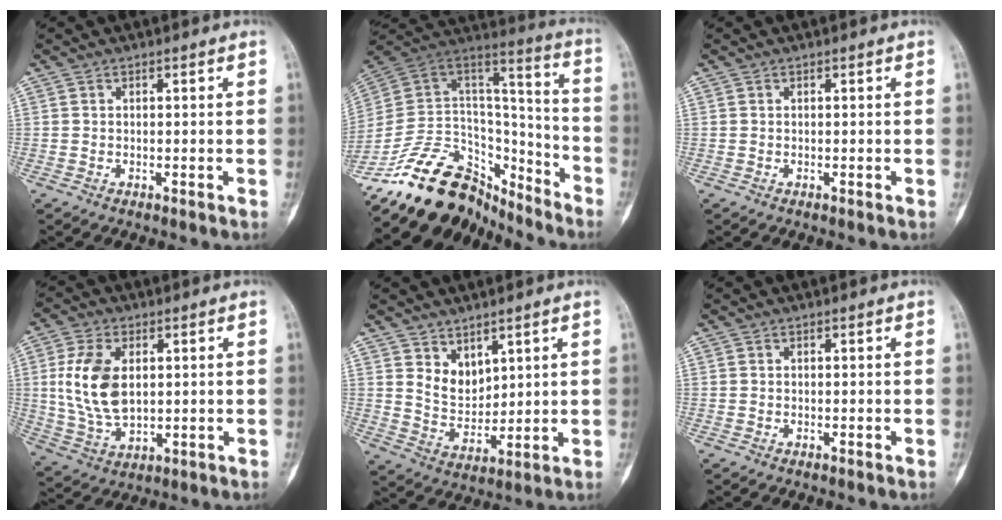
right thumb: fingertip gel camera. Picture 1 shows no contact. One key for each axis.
{"total": 24.5, "fx": -19.1, "fy": 12.3, "fz": 9.2, "tx": -0.153, "ty": 0.099, "tz": -0.329}
{"total": 0.0}
{"total": 12.5, "fx": 1.9, "fy": 7.6, "fz": 9.8, "tx": -0.187, "ty": -0.009, "tz": 0.043}
{"total": 6.3, "fx": 3.8, "fy": 4.2, "fz": 2.8, "tx": -0.024, "ty": -0.037, "tz": 0.084}
{"total": 0.0}